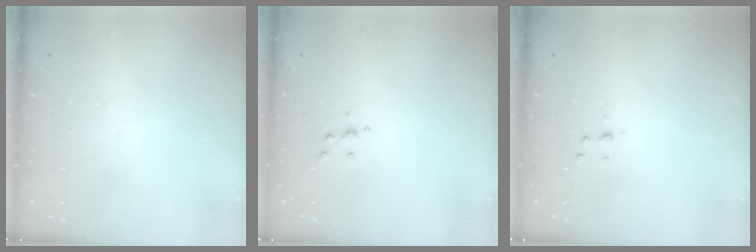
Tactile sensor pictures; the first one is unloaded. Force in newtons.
{"total": 5.0, "press": 4.9, "slide": 0.8}
{"total": 3.9, "press": 3.9, "slide": 0.4}